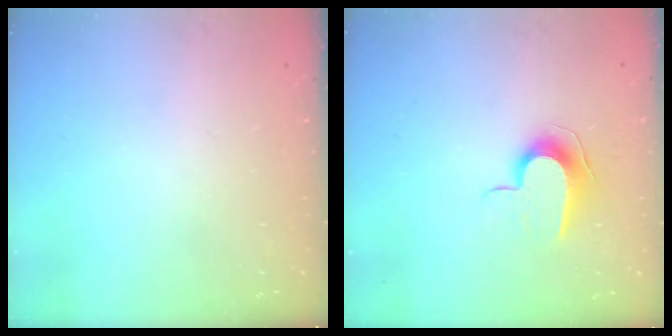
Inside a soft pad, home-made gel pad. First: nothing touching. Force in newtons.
{"total": 9.4, "press": 9.4, "slide": 0.5}